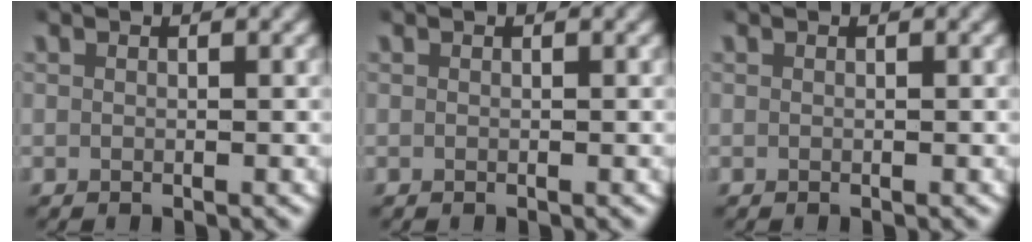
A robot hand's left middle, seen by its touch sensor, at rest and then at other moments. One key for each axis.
{"total": 0.0}
{"total": 0.0}